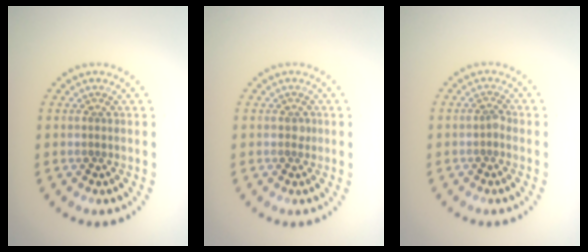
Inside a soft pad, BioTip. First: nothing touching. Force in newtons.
{"total": 0.6, "press": 0.5, "slide": 0.3}
{"total": 0.6, "press": 0.5, "slide": 0.4}